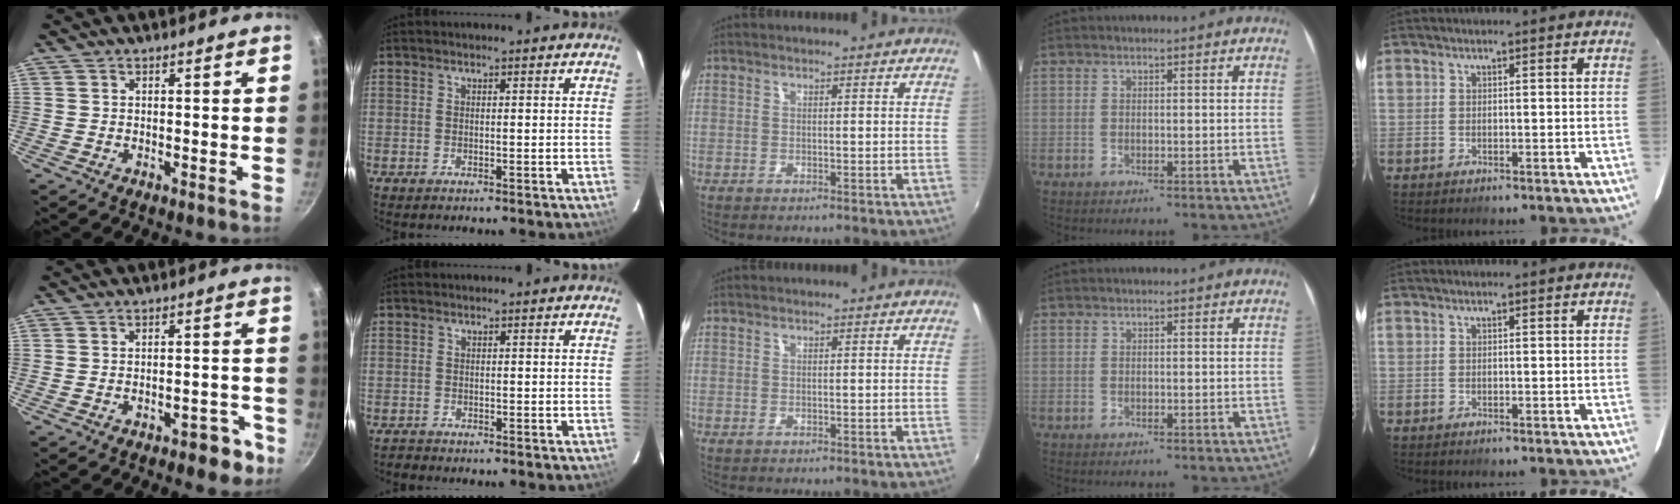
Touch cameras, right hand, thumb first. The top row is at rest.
{"thumb": {"total": 5.5, "force": [-3.4, 2.7, 3.4], "torque": [-0.018, 0.035, -0.029]}, "index": {"total": 3.1, "force": [-2.6, 1.6, -0.9], "torque": [0.006, 0.012, -0.049]}}